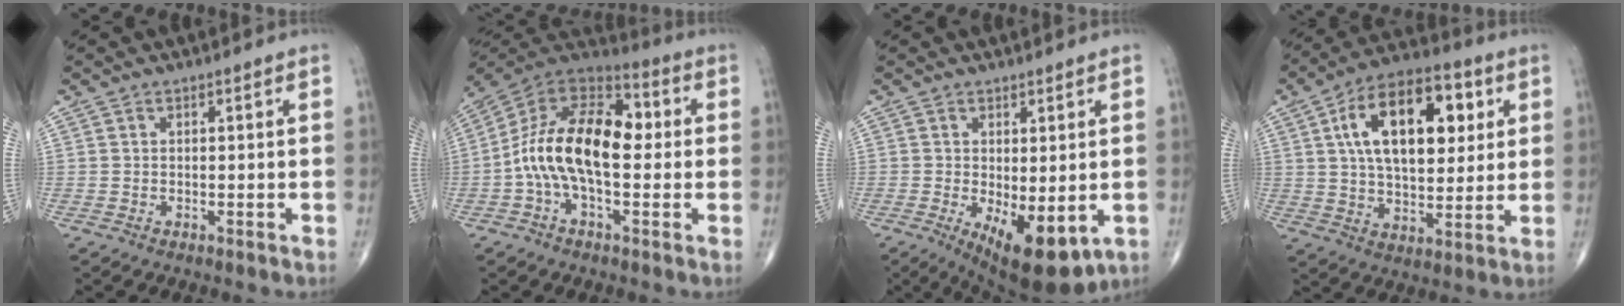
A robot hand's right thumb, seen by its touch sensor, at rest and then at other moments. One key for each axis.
{"total": 18.3, "fx": -0.6, "fy": 9.8, "fz": 15.5, "tx": -0.260, "ty": 0.044, "tz": -0.022}
{"total": 11.3, "fx": -3.2, "fy": 4.8, "fz": 9.8, "tx": -0.136, "ty": -0.020, "tz": -0.033}
{"total": 20.1, "fx": 5.8, "fy": 10.8, "fz": 15.9, "tx": -0.225, "ty": 0.000, "tz": 0.090}